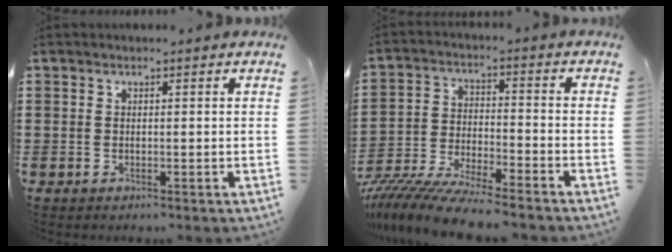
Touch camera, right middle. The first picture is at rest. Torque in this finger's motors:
{"motor_torque": [1.94, -0.20, 1.06, 0.21]}